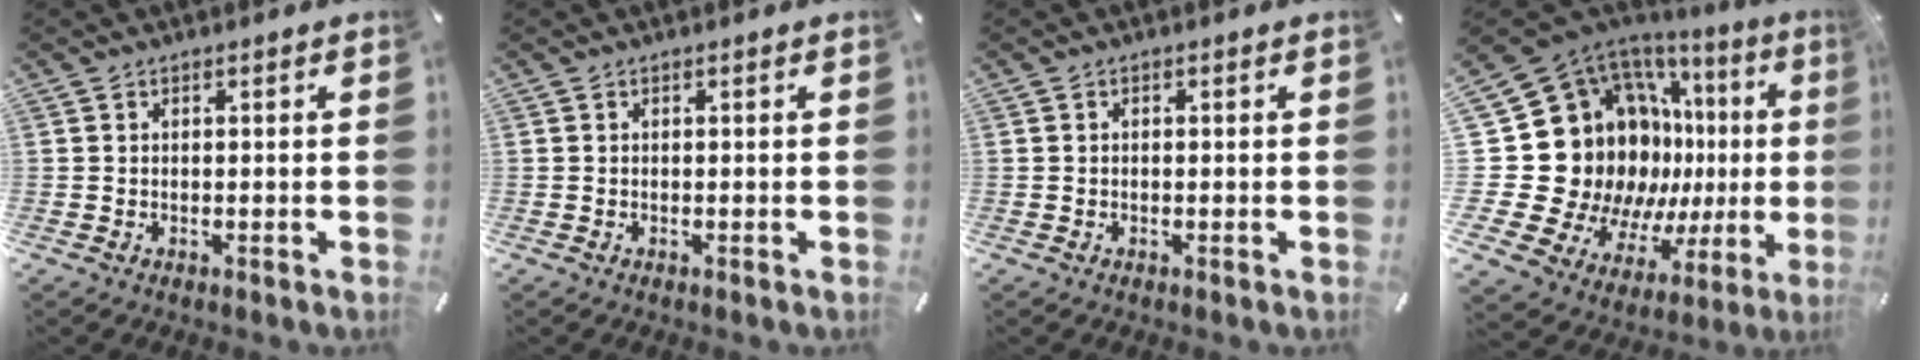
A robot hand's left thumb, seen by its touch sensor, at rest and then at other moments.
{"total": 0.0}
{"total": 0.0}
{"total": 26.3, "force": [2.1, 18.7, 18.3], "torque": [-0.301, -0.098, 0.109]}